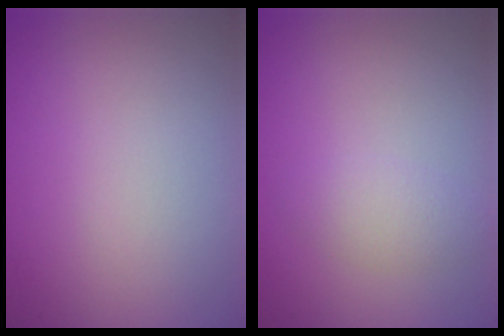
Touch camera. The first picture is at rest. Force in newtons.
{"total": 1.7, "press": 1.7, "slide": 0.0}